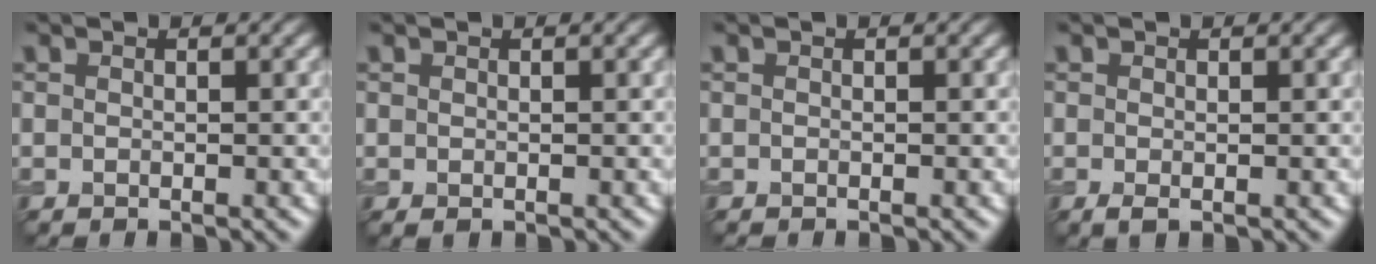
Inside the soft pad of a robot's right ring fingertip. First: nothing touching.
{"total": 0.0}
{"total": 0.0}
{"total": 0.7, "force": [-0.2, 0.2, 0.6], "torque": [-0.013, -0.005, -0.003]}